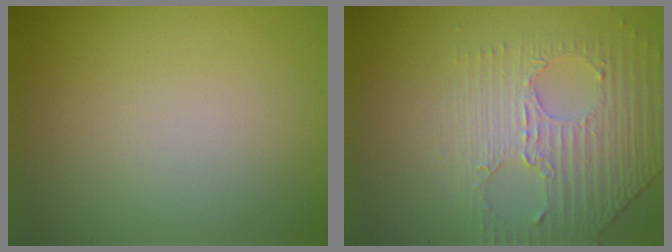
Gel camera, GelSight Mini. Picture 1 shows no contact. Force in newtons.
{"total": 4.4, "press": 3.2, "slide": 3.0}